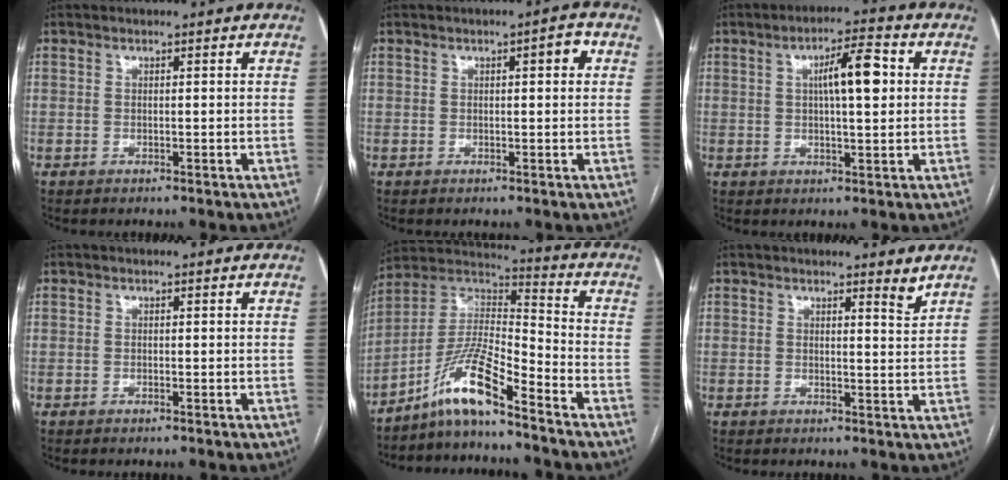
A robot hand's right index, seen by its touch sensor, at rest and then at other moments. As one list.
[{"total": 2.4, "force": [0.7, 0.6, 2.2], "torque": [-0.030, 0.006, 0.007]}, {"total": 7.7, "force": [1.5, 1.4, 7.4], "torque": [-0.122, 0.017, 0.025]}, {"total": 0.0}, {"total": 11.1, "force": [-8.1, 0.7, 7.6], "torque": [-0.157, 0.016, -0.152]}, {"total": 2.0, "force": [1.9, 0.0, 0.8], "torque": [-0.016, -0.019, 0.020]}]